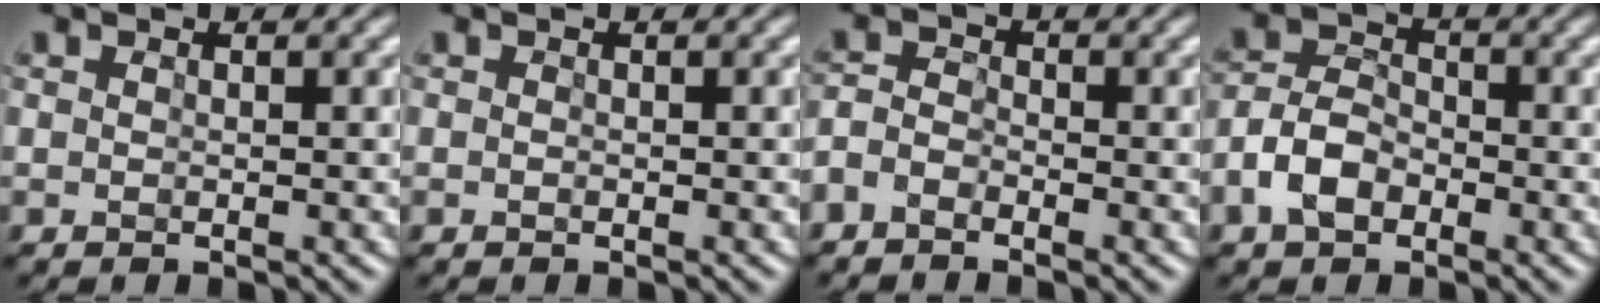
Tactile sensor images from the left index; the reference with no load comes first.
{"total": 0.0}
{"total": 2.1, "force": [-1.8, 0.8, 0.8], "torque": [-0.021, 0.006, -0.045]}
{"total": 3.9, "force": [-2.1, 2.3, 2.3], "torque": [-0.052, 0.008, -0.041]}